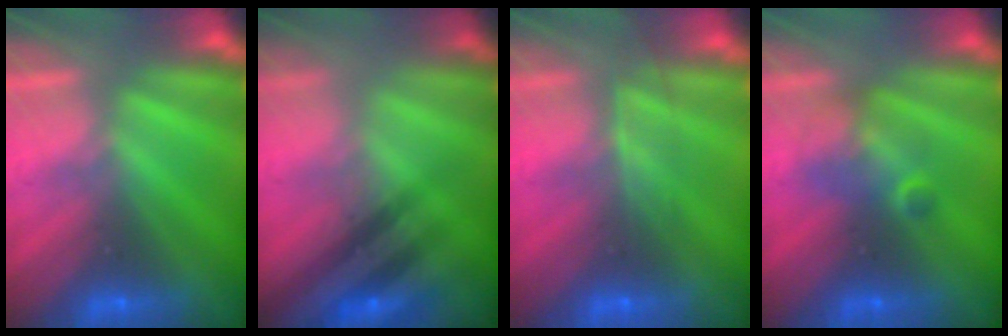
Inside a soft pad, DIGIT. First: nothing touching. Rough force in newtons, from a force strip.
{"total": 2.8}
{"total": 2.5}
{"total": 2.4}